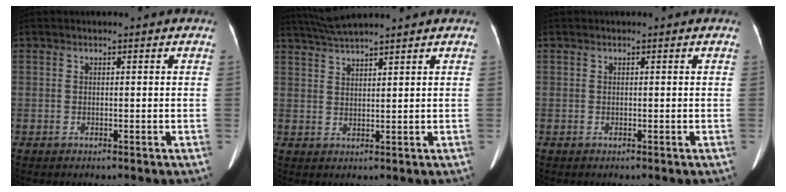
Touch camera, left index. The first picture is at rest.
{"total": 7.0, "force": [6.3, -0.8, 3.0], "torque": [-0.057, 0.020, 0.108]}
{"total": 0.0}